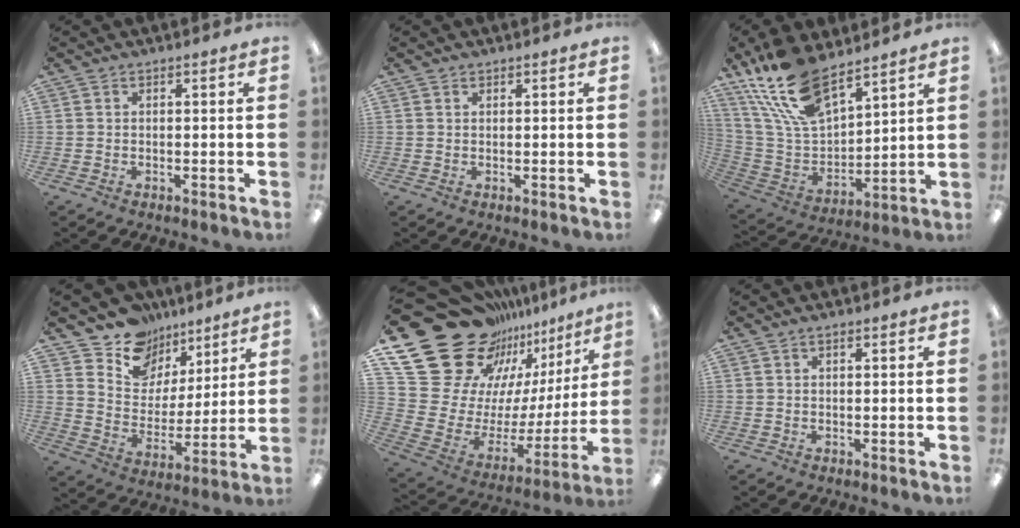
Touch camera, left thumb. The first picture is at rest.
{"total": 0.7, "force": [0.5, 0.4, 0.1], "torque": [-0.002, 0.000, 0.010]}
{"total": 18.6, "force": [13.5, 7.9, 10.1], "torque": [-0.225, -0.069, 0.249]}
{"total": 12.7, "force": [9.6, 8.2, 1.4], "torque": [-0.040, -0.083, 0.184]}
{"total": 27.4, "force": [18.8, 15.7, 12.2], "torque": [-0.193, -0.159, 0.383]}
{"total": 0.5, "force": [0.4, 0.2, 0.3], "torque": [-0.007, 0.001, 0.007]}